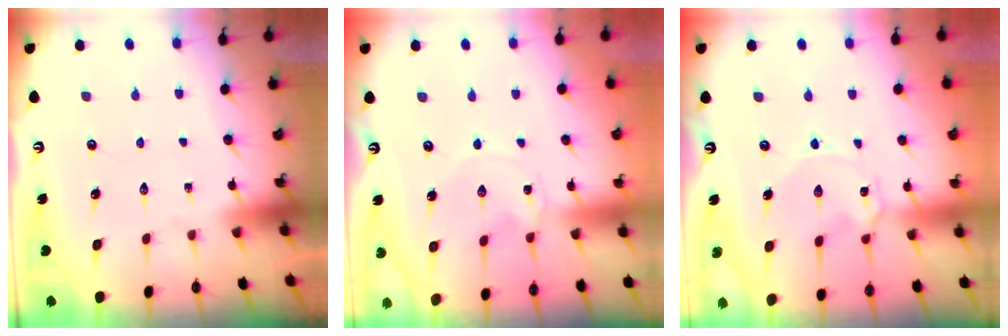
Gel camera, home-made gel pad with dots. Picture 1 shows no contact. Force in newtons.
{"total": 0.7, "press": 0.7, "slide": 0.1}
{"total": 2.4, "press": 2.4, "slide": 0.3}